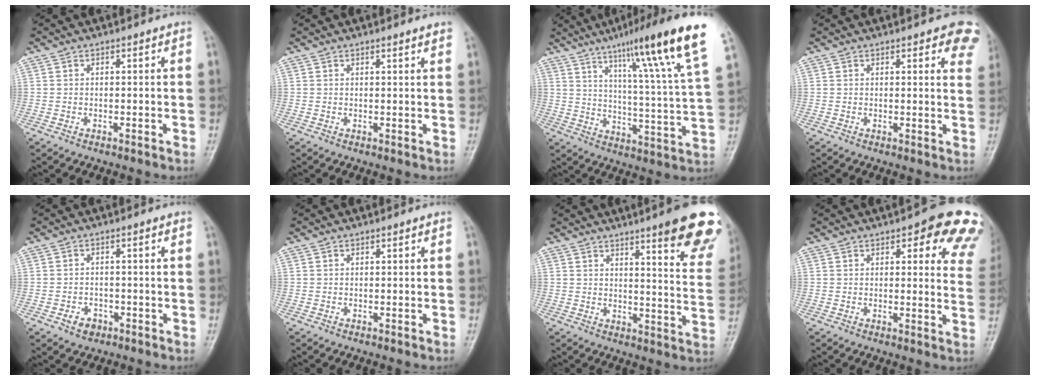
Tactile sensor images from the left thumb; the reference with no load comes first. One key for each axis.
{"total": 2.1, "fx": 1.8, "fy": 0.0, "fz": 1.2, "tx": -0.010, "ty": -0.003, "tz": 0.019}
{"total": 20.7, "fx": 12.5, "fy": 0.9, "fz": 16.5, "tx": -0.226, "ty": -0.045, "tz": 0.178}
{"total": 7.2, "fx": 4.7, "fy": 2.6, "fz": 4.8, "tx": -0.024, "ty": -0.014, "tz": 0.038}
{"total": 2.8, "fx": -1.4, "fy": 2.1, "fz": 1.1, "tx": -0.011, "ty": 0.011, "tz": -0.019}
{"total": 0.0}
{"total": 17.6, "fx": 11.3, "fy": 2.8, "fz": 13.2, "tx": -0.135, "ty": -0.055, "tz": 0.132}
{"total": 13.7, "fx": 8.1, "fy": 5.1, "fz": 9.7, "tx": -0.063, "ty": -0.029, "tz": 0.072}